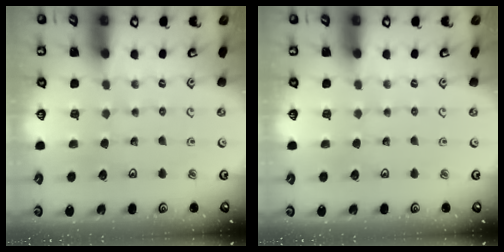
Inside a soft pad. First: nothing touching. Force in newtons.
{"total": 0.0}